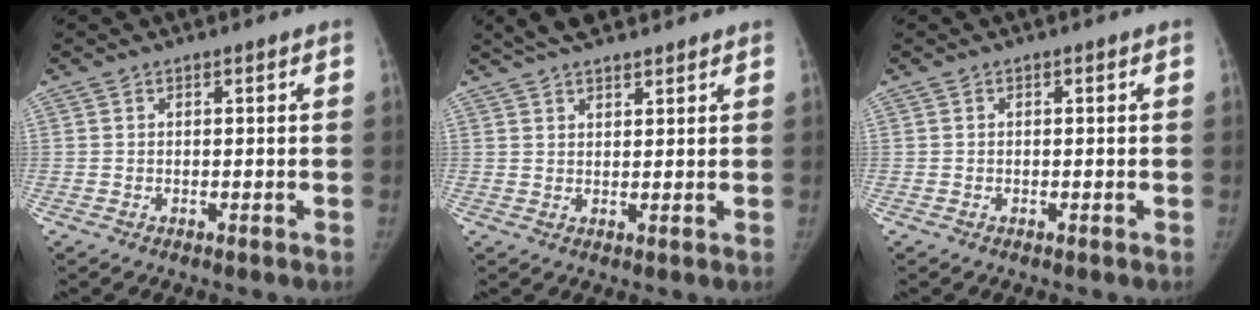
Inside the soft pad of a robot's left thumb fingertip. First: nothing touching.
{"total": 7.8, "force": [6.3, 2.6, 3.8], "torque": [-0.049, 0.004, 0.110]}
{"total": 0.0}